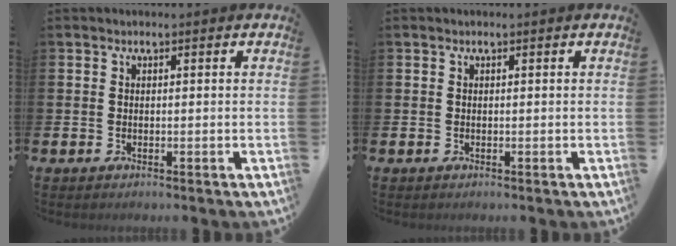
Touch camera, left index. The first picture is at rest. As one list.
[{"total": 0.0}]